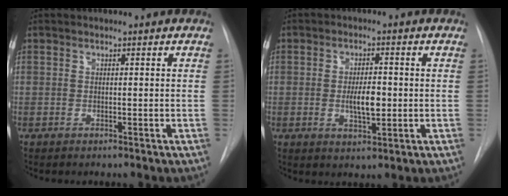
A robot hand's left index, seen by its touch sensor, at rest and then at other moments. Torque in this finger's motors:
{"motor_torque": [0.97, 0.11, 0.36, 0.09]}